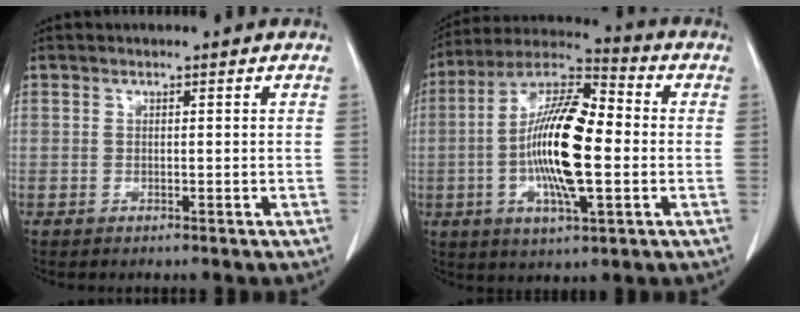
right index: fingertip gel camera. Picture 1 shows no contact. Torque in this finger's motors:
{"motor_torque": [0.94, -0.26, 0.94, 0.21]}